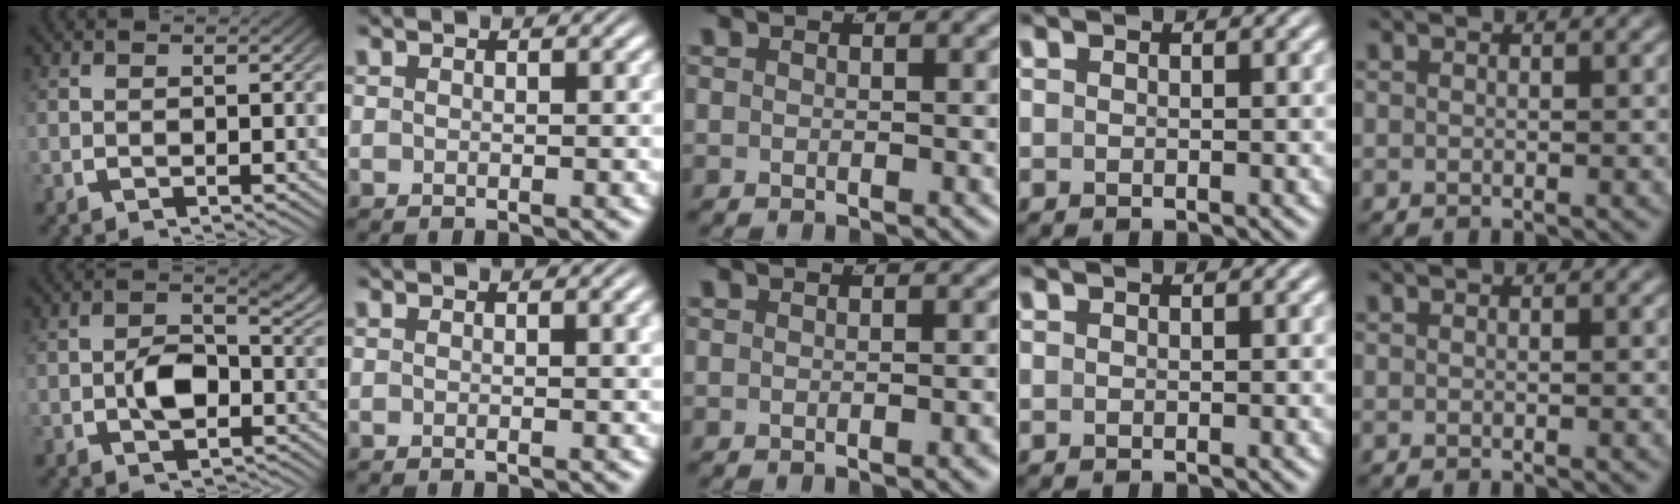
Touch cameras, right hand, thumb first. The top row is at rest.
{"thumb": {"total": 4.8, "force": [-0.6, 2.8, 3.8], "torque": [-0.069, -0.016, -0.001]}, "index": {"total": 0.6, "force": [0.2, 0.0, 0.5], "torque": [-0.005, 0.003, 0.002]}, "middle": {"total": 0.7, "force": [-0.6, -0.3, 0.4], "torque": [-0.005, 0.005, -0.010]}}